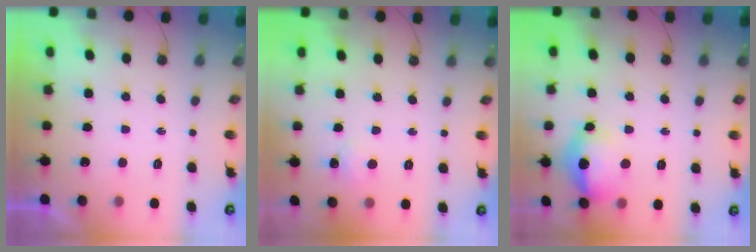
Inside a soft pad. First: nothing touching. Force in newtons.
{"total": 4.4, "press": 4.4, "slide": 0.6}
{"total": 14.2, "press": 14.1, "slide": 1.7}